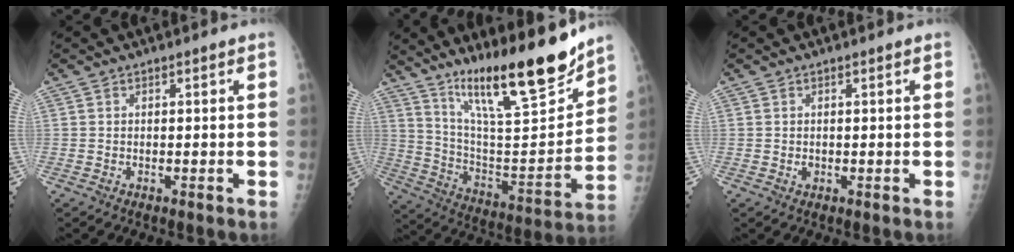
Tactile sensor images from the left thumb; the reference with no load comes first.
{"total": 22.5, "force": [16.7, 4.0, 14.6], "torque": [-0.205, -0.096, 0.287]}
{"total": 0.8, "force": [0.2, 0.7, 0.4], "torque": [-0.001, 0.000, 0.002]}